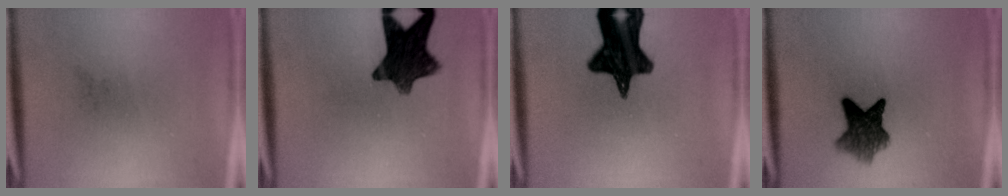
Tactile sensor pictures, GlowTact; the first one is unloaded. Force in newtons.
{"total": 10.7}
{"total": 14.3}
{"total": 6.7}